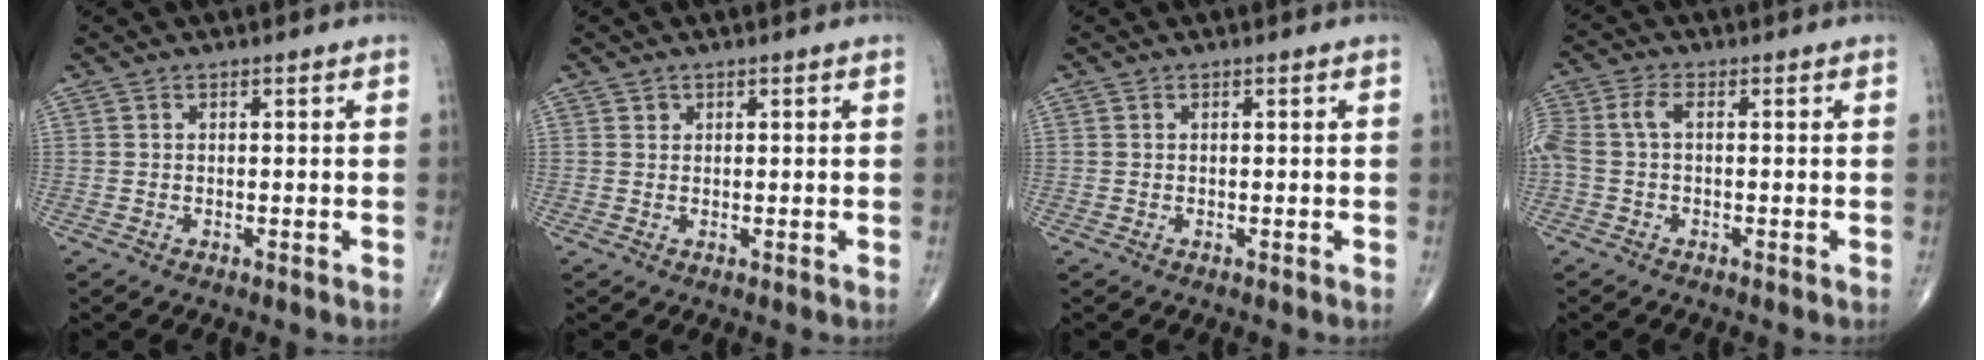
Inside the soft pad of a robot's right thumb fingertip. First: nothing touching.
{"total": 0.8, "force": [0.4, 0.7, 0.1], "torque": [0.008, -0.001, 0.005]}
{"total": 0.0}
{"total": 6.7, "force": [0.2, 3.7, 5.6], "torque": [-0.151, 0.020, 0.002]}